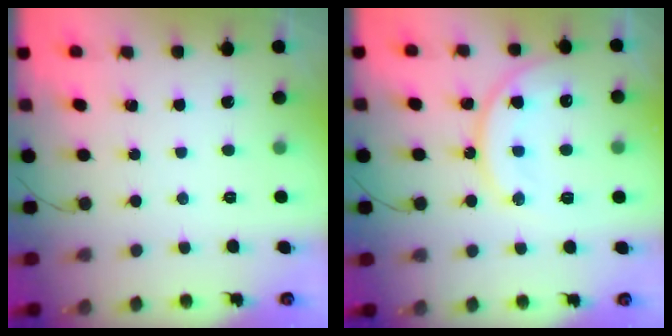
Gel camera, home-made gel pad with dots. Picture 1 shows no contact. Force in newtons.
{"total": 12.8, "press": 12.8, "slide": 0.9}